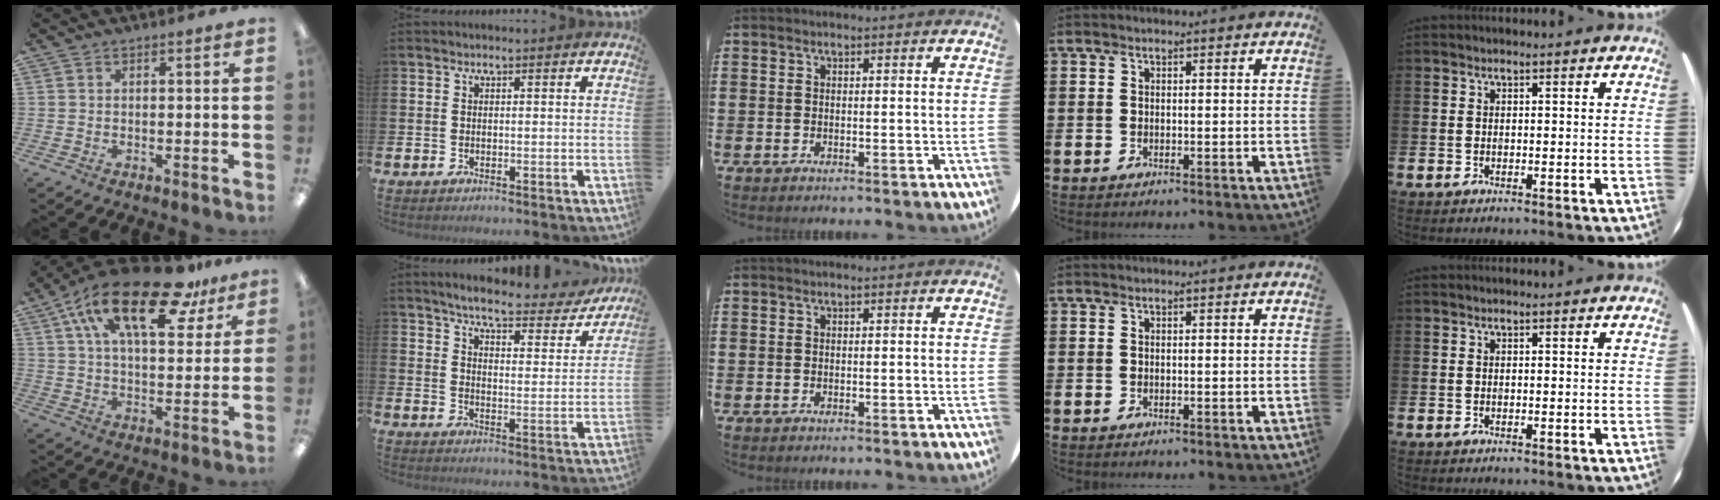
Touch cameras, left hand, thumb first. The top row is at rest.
{"thumb": {"total": 22.9, "force": [13.3, 9.4, 16.1], "torque": [-0.271, -0.056, 0.220]}, "index": {"total": 5.6, "force": [5.1, 1.0, 2.1], "torque": [-0.057, -0.034, 0.081]}}